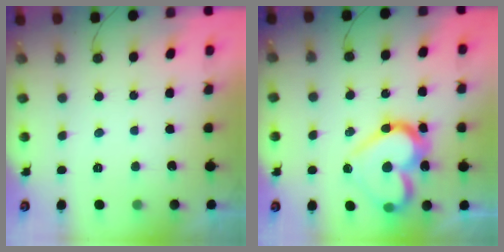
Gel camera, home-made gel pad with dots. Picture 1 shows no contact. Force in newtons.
{"total": 19.0, "press": 19.0, "slide": 1.6}